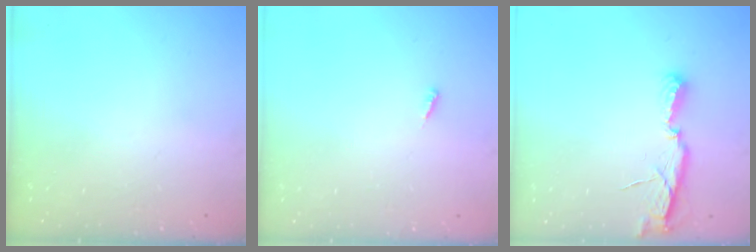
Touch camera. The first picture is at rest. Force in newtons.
{"total": 2.5, "press": 2.5, "slide": 0.1}
{"total": 6.6, "press": 6.6, "slide": 0.4}